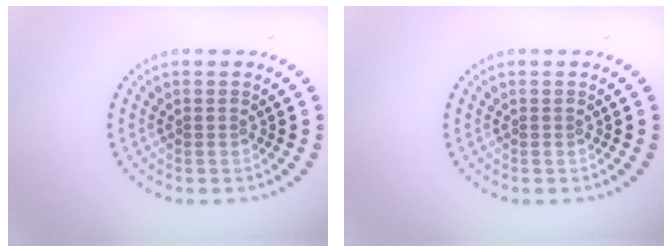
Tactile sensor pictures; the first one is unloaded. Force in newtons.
{"total": 0.0}